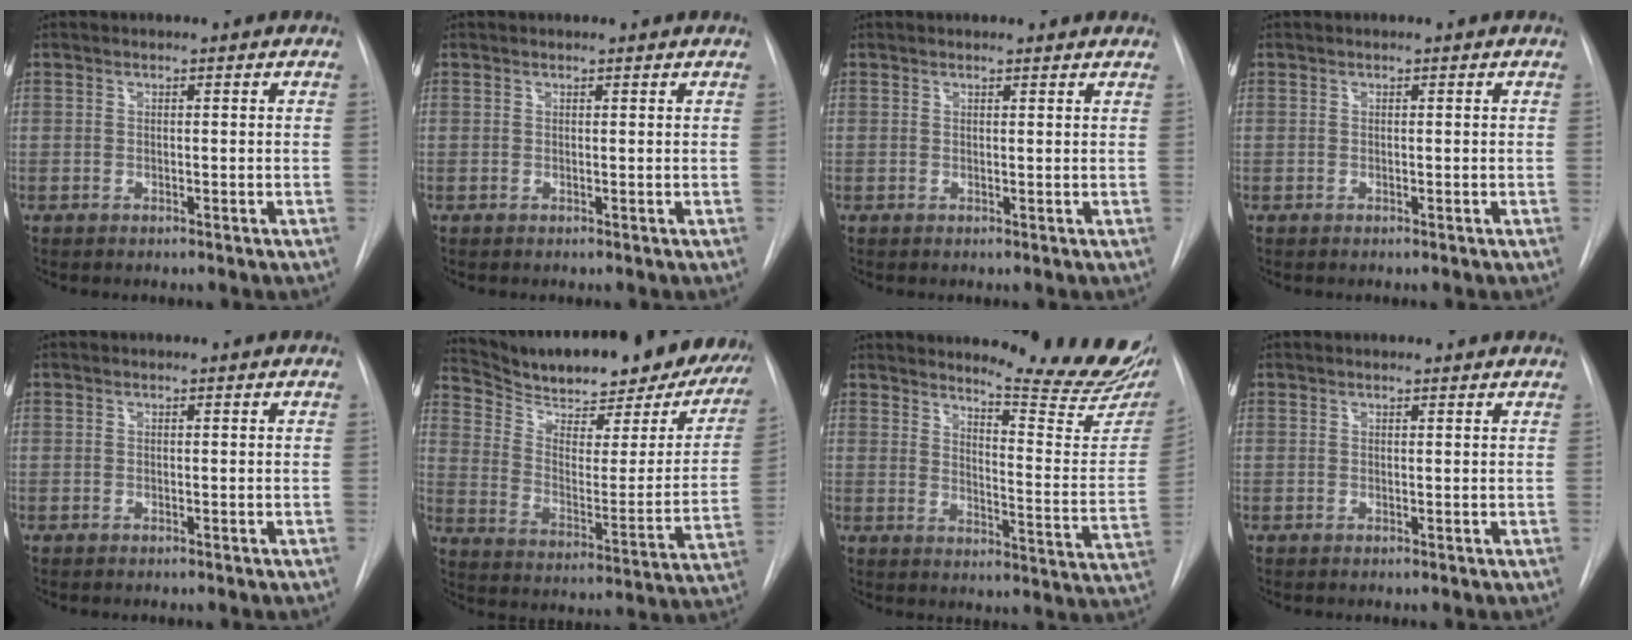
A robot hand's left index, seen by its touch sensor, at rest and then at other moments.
{"total": 1.7, "force": [1.7, 0.2, 0.2], "torque": [-0.012, 0.014, 0.016]}
{"total": 3.7, "force": [3.6, 0.8, 0.9], "torque": [-0.013, 0.015, 0.033]}
{"total": 0.0}
{"total": 0.0}
{"total": 29.7, "force": [25.5, 6.8, 13.6], "torque": [-0.220, -0.071, 0.331]}
{"total": 18.1, "force": [16.7, 1.1, 6.9], "torque": [-0.090, -0.112, 0.197]}
{"total": 2.4, "force": [2.3, 0.4, 0.5], "torque": [-0.013, 0.015, 0.023]}